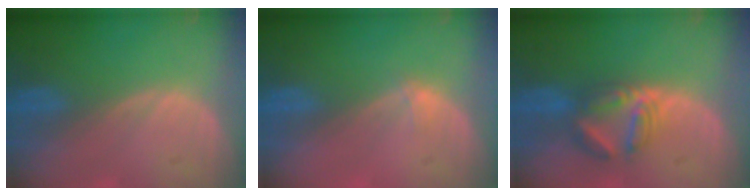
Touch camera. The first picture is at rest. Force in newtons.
{"total": 1.1, "press": 0.8, "slide": 0.7}
{"total": 5.8, "press": 5.7, "slide": 1.2}